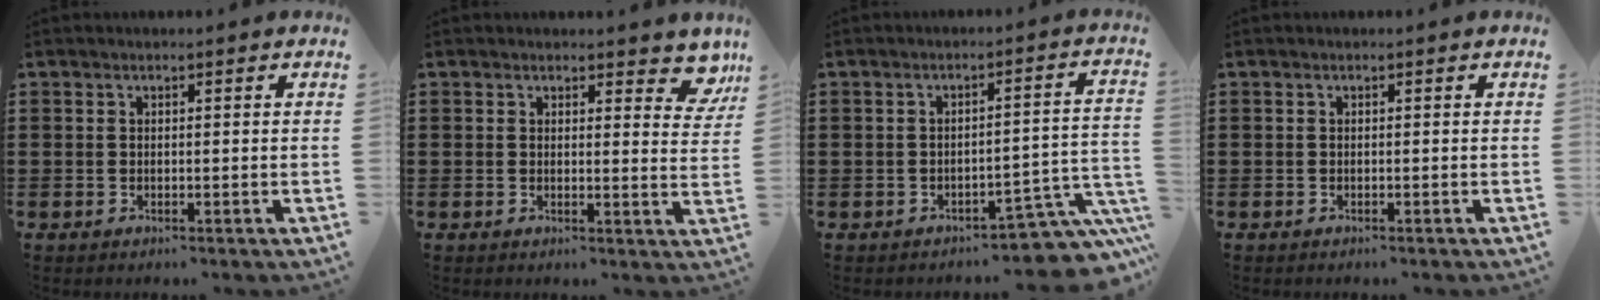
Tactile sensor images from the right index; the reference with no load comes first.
{"total": 3.4, "force": [2.9, 1.1, 1.4], "torque": [-0.006, -0.011, 0.047]}
{"total": 5.5, "force": [-4.3, 1.5, 3.0], "torque": [-0.046, 0.003, -0.080]}
{"total": 0.0}